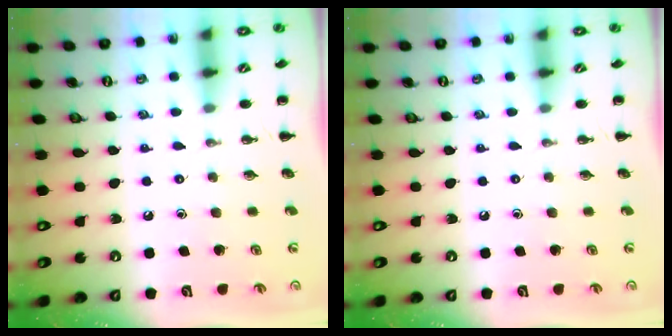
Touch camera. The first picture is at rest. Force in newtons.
{"total": 0.0}